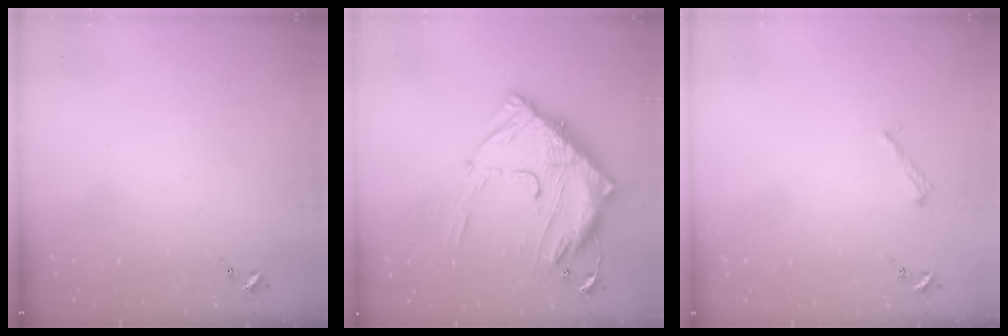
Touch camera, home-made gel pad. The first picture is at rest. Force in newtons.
{"total": 21.5, "press": 21.4, "slide": 2.1}
{"total": 2.2, "press": 2.2, "slide": 0.3}